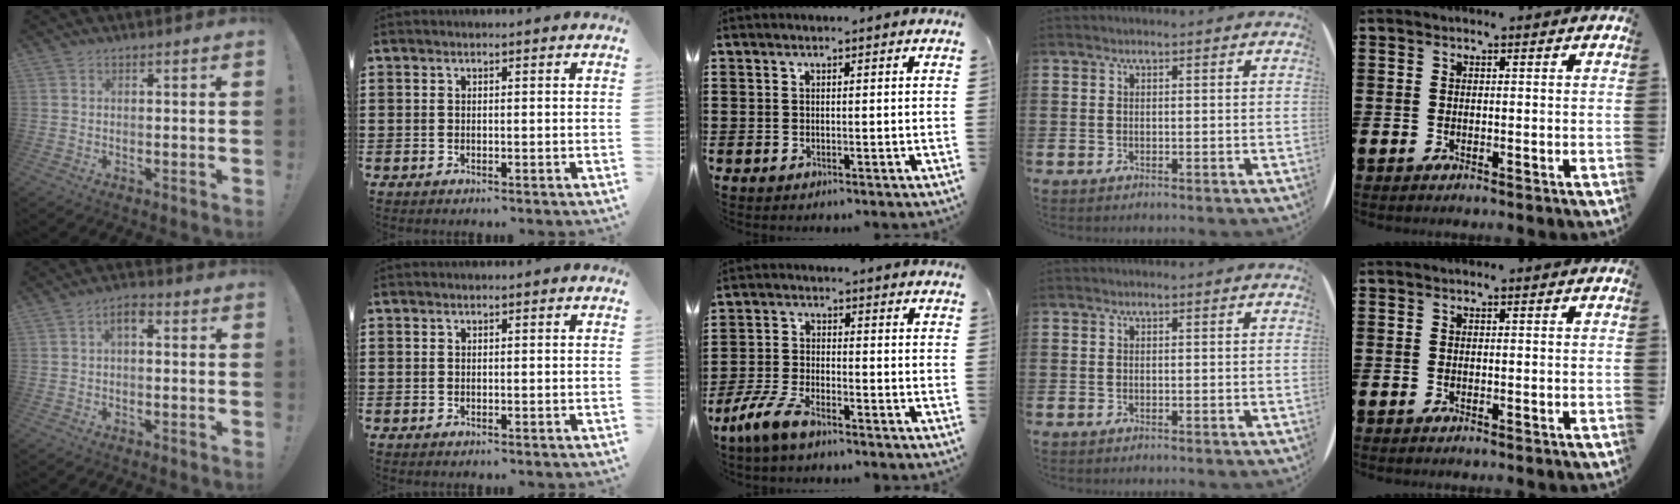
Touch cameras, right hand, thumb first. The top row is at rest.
{"thumb": {"total": 4.2, "force": [0.2, 2.1, 3.7], "torque": [-0.056, 0.007, 0.000]}, "middle": {"total": 6.1, "force": [-4.7, 1.7, 3.6], "torque": [-0.098, -0.008, -0.097]}}